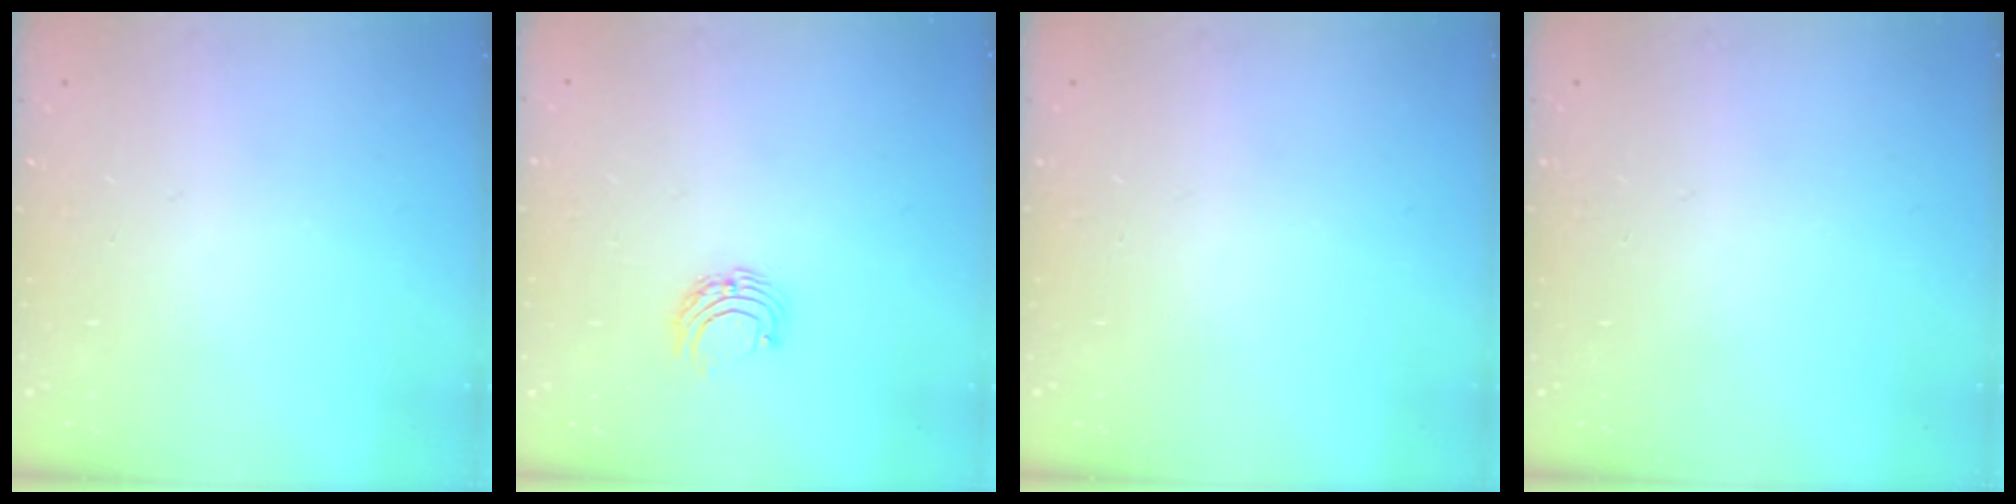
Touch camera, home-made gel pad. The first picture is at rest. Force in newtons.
{"total": 5.2, "press": 5.2, "slide": 0.5}
{"total": 0.0}
{"total": 0.0}